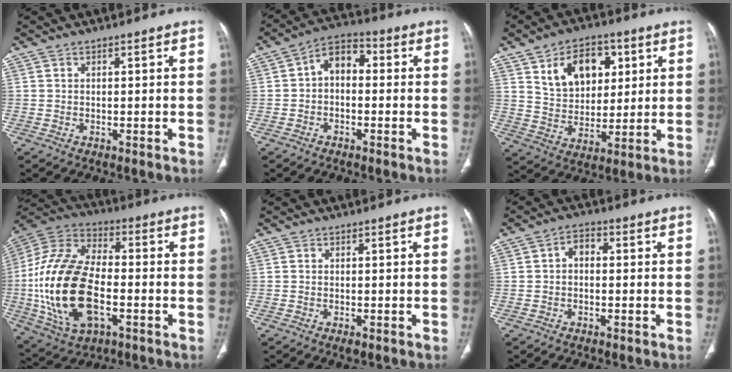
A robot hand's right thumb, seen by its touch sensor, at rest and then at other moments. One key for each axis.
{"total": 6.7, "fx": 0.0, "fy": 4.6, "fz": 4.9, "tx": -0.060, "ty": 0.027, "tz": -0.017}
{"total": 13.4, "fx": 5.3, "fy": 9.0, "fz": 8.3, "tx": -0.090, "ty": -0.018, "tz": 0.097}
{"total": 24.1, "fx": -4.2, "fy": 13.2, "fz": 19.7, "tx": -0.407, "ty": 0.011, "tz": -0.071}
{"total": 1.2, "fx": -0.7, "fy": 0.4, "fz": 0.9, "tx": -0.019, "ty": -0.002, "tz": -0.009}
{"total": 3.2, "fx": -0.1, "fy": 2.2, "fz": 2.3, "tx": -0.027, "ty": 0.014, "tz": -0.012}